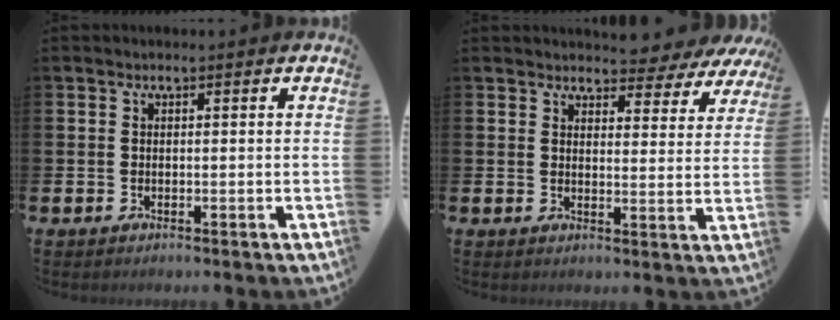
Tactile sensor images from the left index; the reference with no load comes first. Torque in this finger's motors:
{"motor_torque": [1.14, -0.99, 0.35, 0.04]}